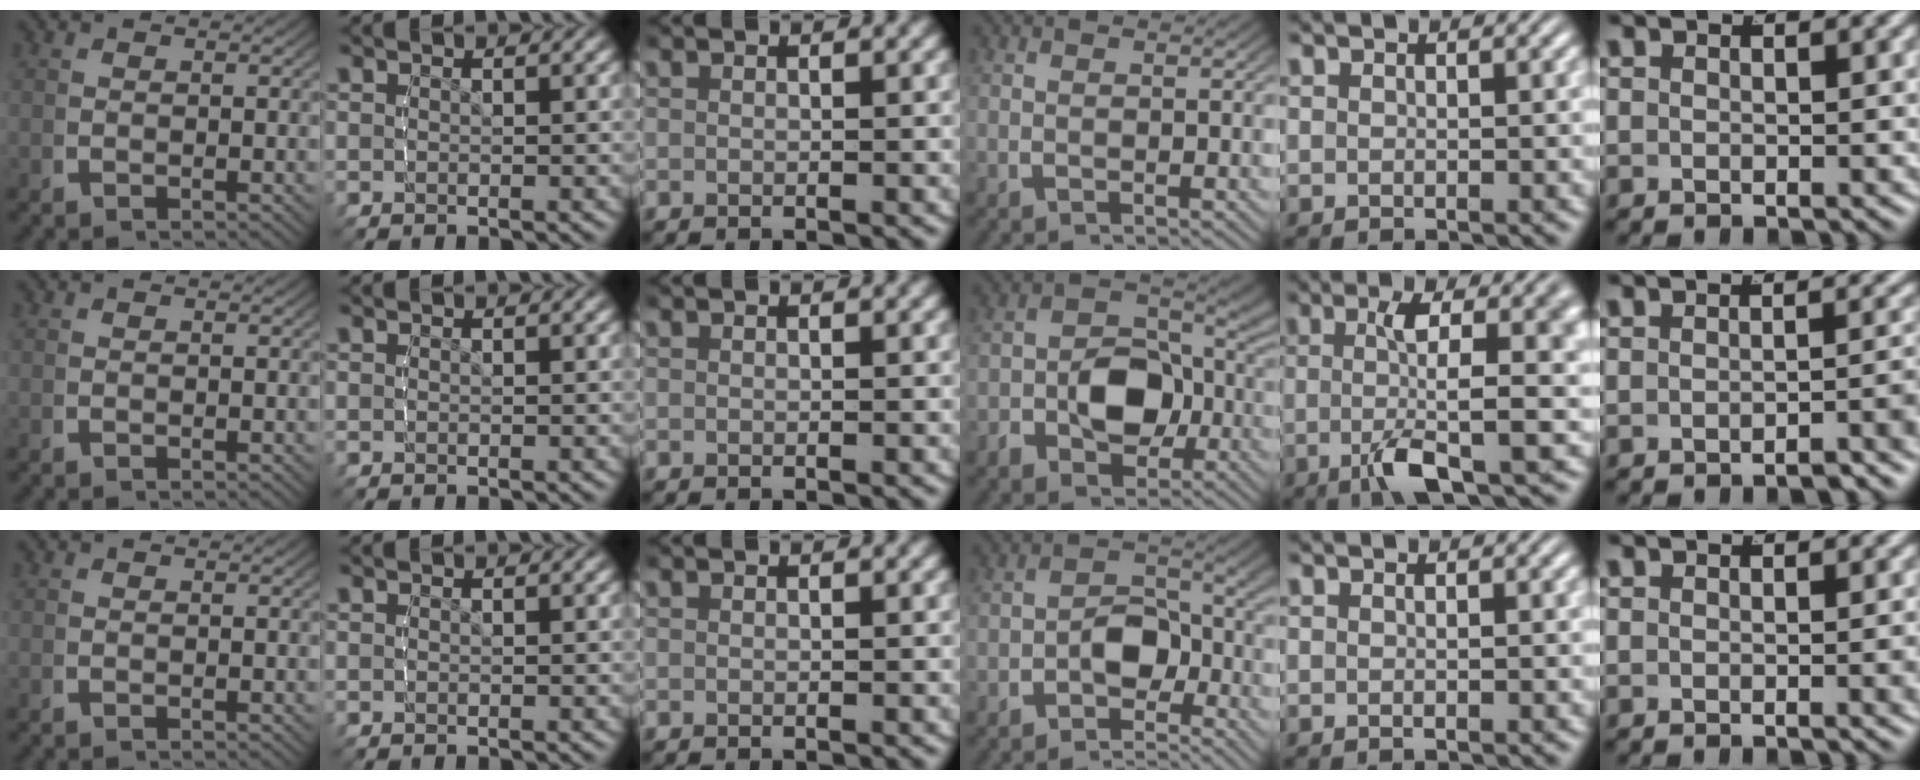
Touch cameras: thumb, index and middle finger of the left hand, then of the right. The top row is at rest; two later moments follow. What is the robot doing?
{"motion": "lift_and_place", "object": "stress ball aka squeeze ball"}